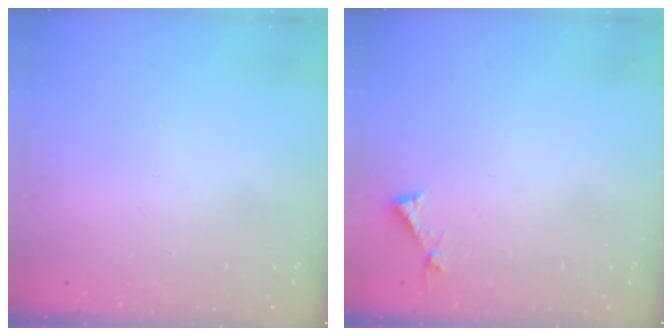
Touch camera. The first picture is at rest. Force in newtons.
{"total": 3.1, "press": 3.1, "slide": 0.3}